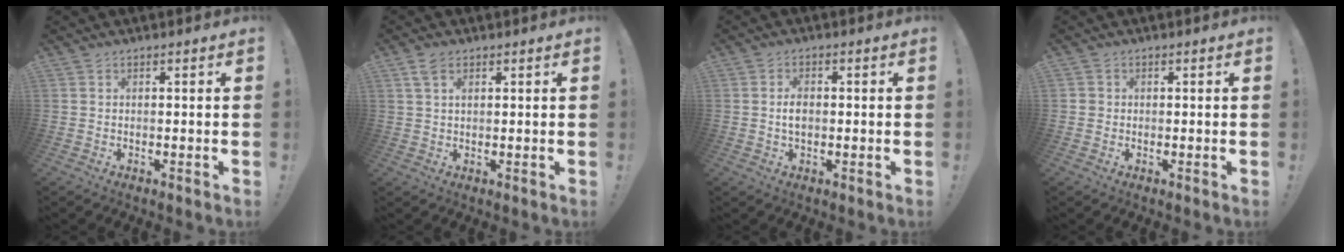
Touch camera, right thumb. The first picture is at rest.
{"total": 2.6, "force": [1.4, 1.5, 1.6], "torque": [-0.022, -0.003, 0.023]}
{"total": 3.3, "force": [-0.1, 2.0, 2.6], "torque": [-0.036, 0.003, -0.005]}
{"total": 1.4, "force": [0.1, 1.4, 0.2], "torque": [0.001, 0.002, 0.002]}